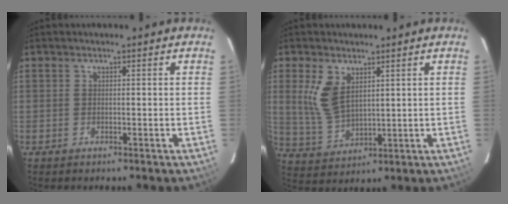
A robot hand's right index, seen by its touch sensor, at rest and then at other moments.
{"total": 8.3, "force": [3.4, 4.5, 6.1], "torque": [-0.127, -0.002, 0.080]}